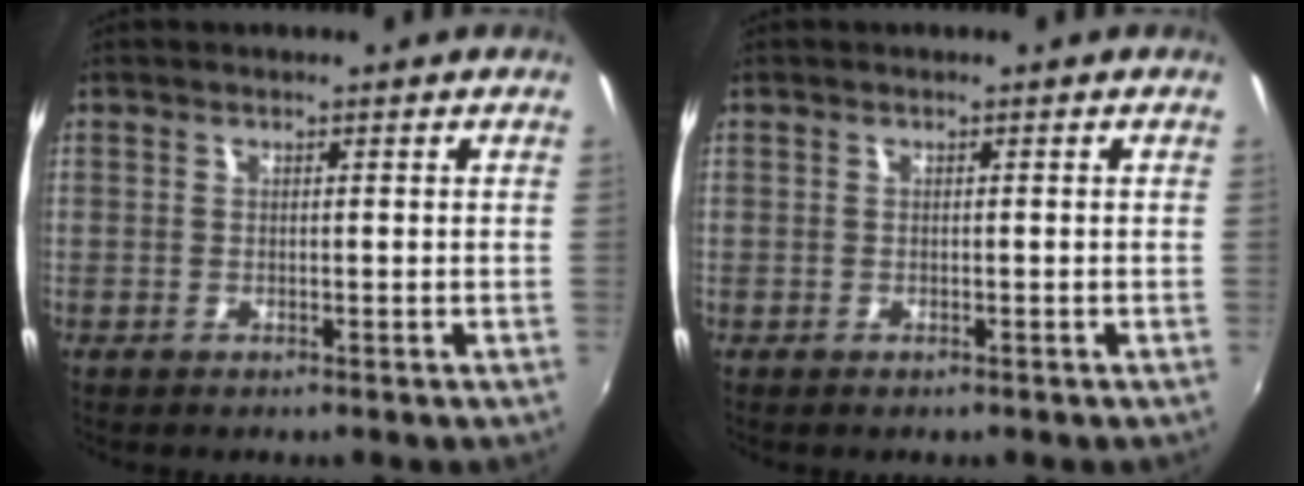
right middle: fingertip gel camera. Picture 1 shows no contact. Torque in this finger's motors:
{"motor_torque": [0.18, -0.35, 0.10, 0.00]}